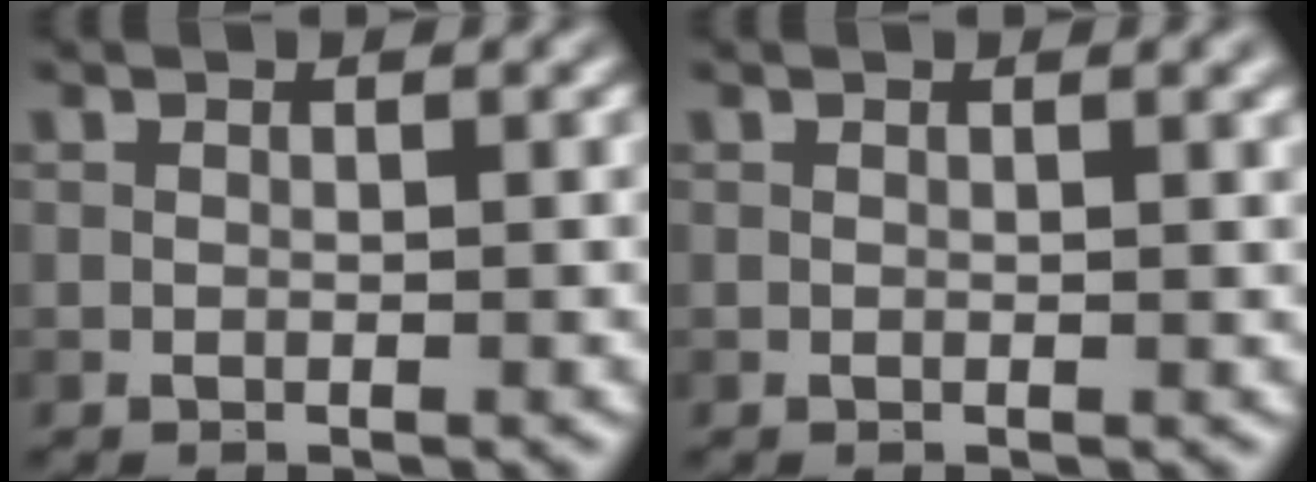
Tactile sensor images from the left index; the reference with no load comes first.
{"total": 1.3, "force": [0.7, 0.5, 1.0], "torque": [-0.005, 0.004, 0.004]}